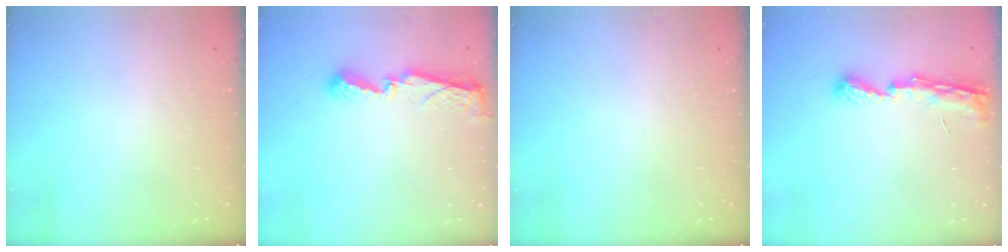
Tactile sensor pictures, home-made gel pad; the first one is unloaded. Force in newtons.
{"total": 7.7, "press": 7.7, "slide": 0.8}
{"total": 0.0}
{"total": 6.7, "press": 6.7, "slide": 0.5}